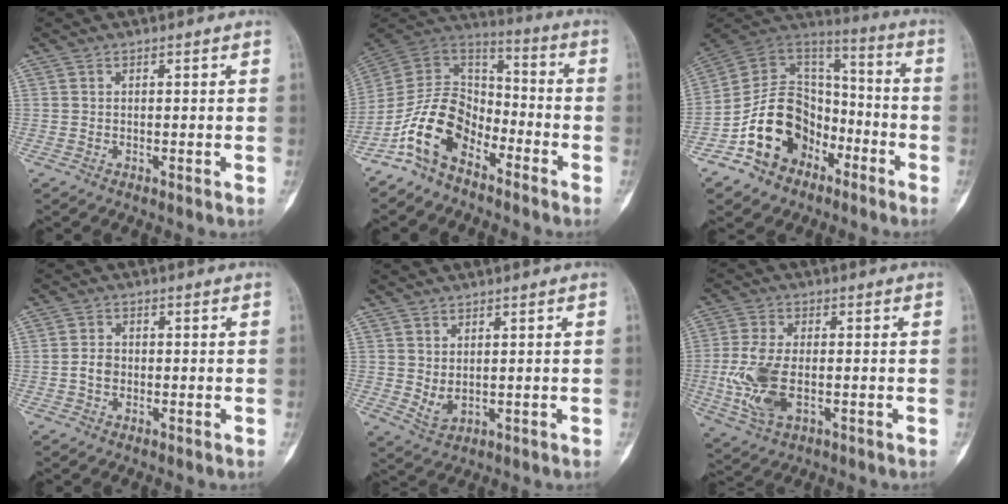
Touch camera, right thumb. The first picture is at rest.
{"total": 14.0, "force": [-8.1, 8.4, 7.7], "torque": [-0.134, 0.082, -0.168]}
{"total": 18.1, "force": [-8.3, 13.6, 8.7], "torque": [-0.115, 0.093, -0.148]}
{"total": 2.5, "force": [-0.5, 2.0, 1.5], "torque": [-0.022, 0.008, -0.014]}
{"total": 3.1, "force": [0.7, 1.7, 2.5], "torque": [-0.042, -0.008, 0.023]}
{"total": 10.7, "force": [-1.8, 5.7, 8.9], "torque": [-0.199, -0.003, -0.029]}